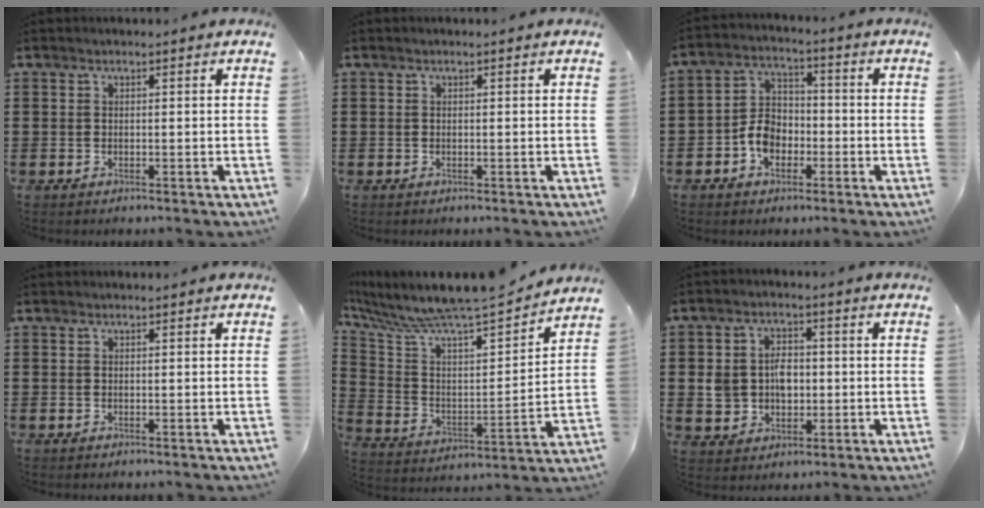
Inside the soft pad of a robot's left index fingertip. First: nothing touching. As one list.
[{"total": 0.0}, {"total": 5.7, "force": [-2.4, 4.2, 3.1], "torque": [-0.082, 0.009, -0.051]}, {"total": 0.0}, {"total": 7.5, "force": [7.1, -0.1, 2.3], "torque": [-0.085, -0.072, 0.109]}, {"total": 5.9, "force": [0.0, 4.7, 3.6], "torque": [-0.079, 0.008, -0.005]}]